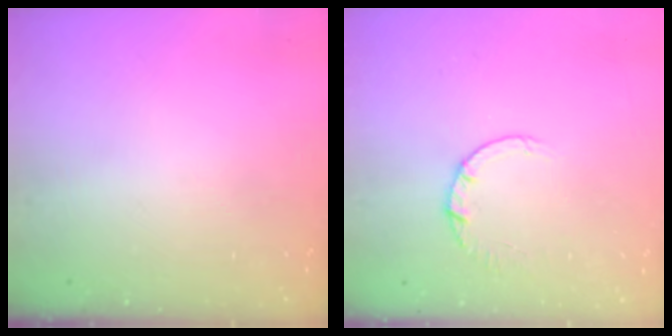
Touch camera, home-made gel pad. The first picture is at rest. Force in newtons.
{"total": 2.7, "press": 2.7, "slide": 0.4}